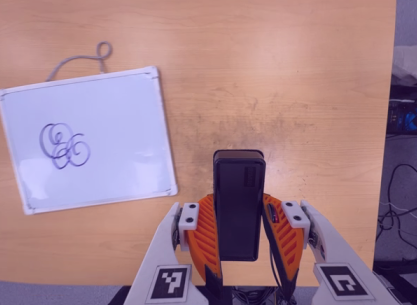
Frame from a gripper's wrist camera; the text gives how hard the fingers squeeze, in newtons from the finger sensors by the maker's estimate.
{"total": 3.7, "left": 2.3, "right": 5.1}